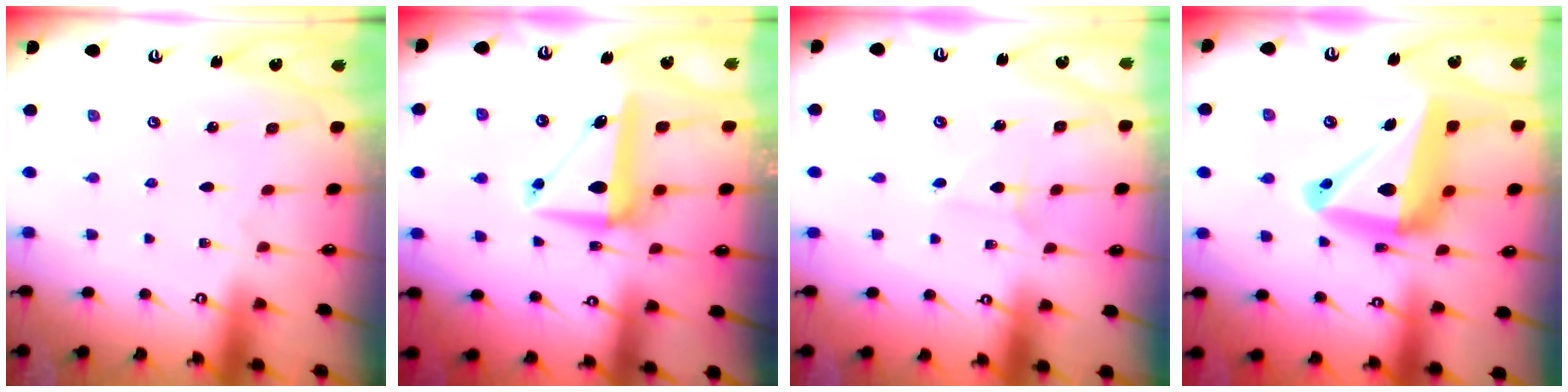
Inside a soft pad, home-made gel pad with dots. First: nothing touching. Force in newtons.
{"total": 9.2, "press": 8.9, "slide": 2.4}
{"total": 2.9, "press": 2.9, "slide": 0.3}
{"total": 19.5, "press": 19.3, "slide": 2.9}